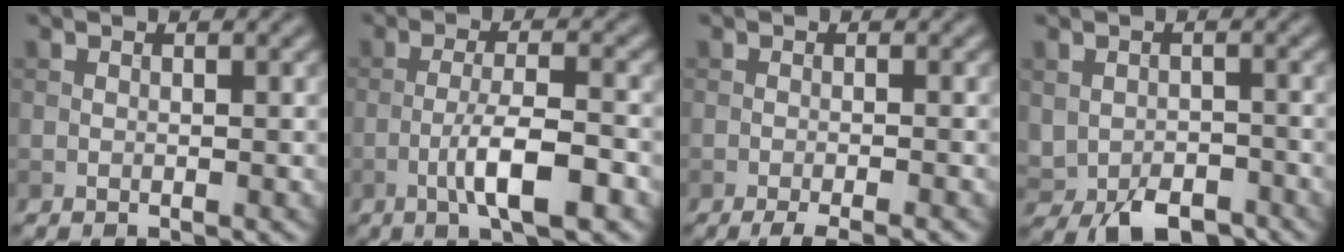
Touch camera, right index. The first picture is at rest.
{"total": 5.4, "force": [-2.2, 1.1, 4.9], "torque": [-0.086, 0.003, -0.039]}
{"total": 3.4, "force": [-2.2, 0.6, 2.5], "torque": [-0.035, 0.000, -0.036]}
{"total": 4.4, "force": [-2.3, 2.8, 2.5], "torque": [-0.044, -0.017, -0.031]}